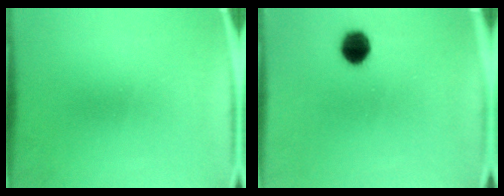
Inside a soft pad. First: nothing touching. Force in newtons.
{"total": 5.8}